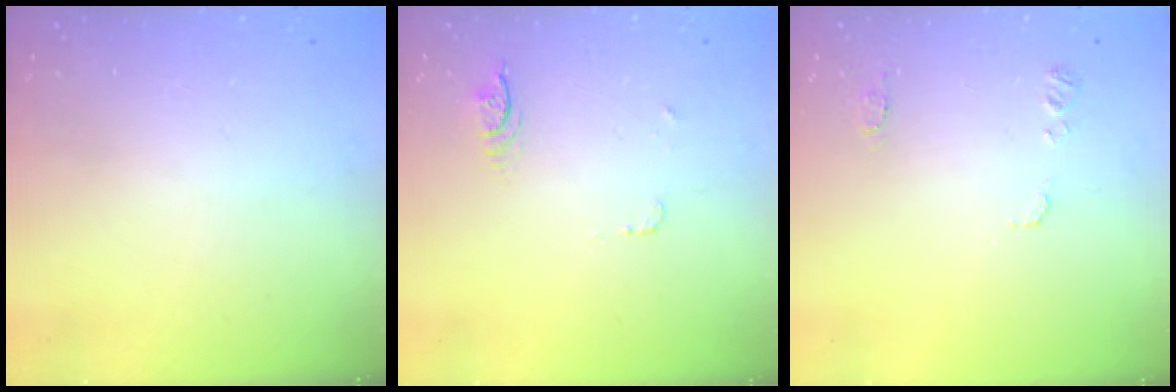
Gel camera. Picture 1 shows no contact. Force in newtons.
{"total": 4.4, "press": 4.1, "slide": 1.6}
{"total": 7.1, "press": 7.0, "slide": 0.7}